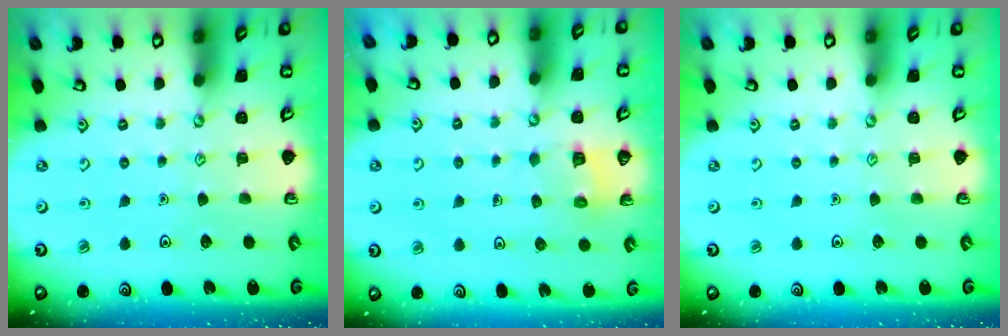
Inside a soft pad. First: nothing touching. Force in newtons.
{"total": 3.2, "press": 3.2, "slide": 0.2}
{"total": 0.0}